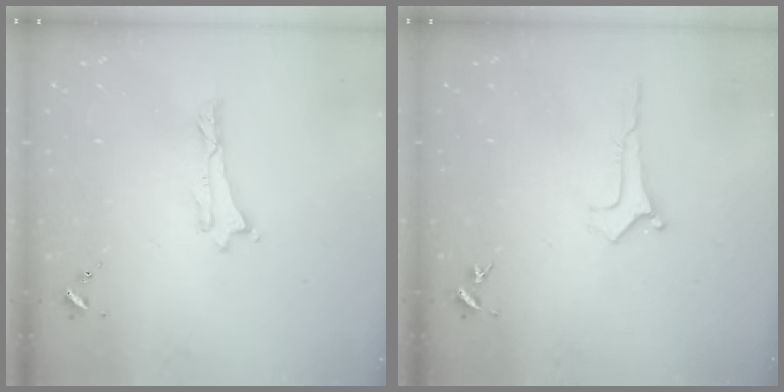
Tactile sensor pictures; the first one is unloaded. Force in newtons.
{"total": 0.0}